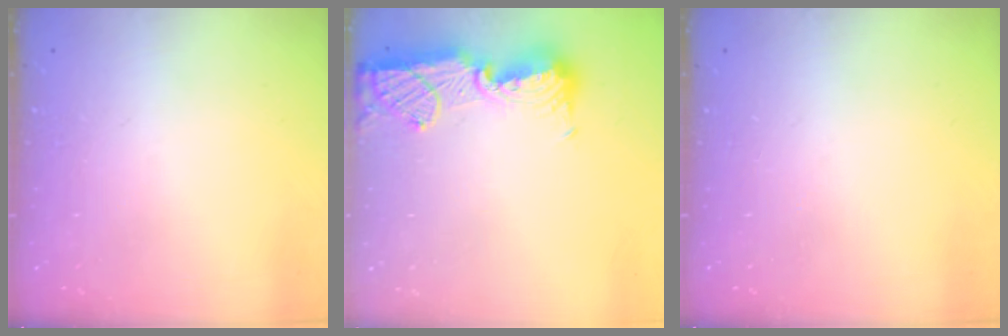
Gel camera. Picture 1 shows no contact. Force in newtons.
{"total": 13.9, "press": 13.8, "slide": 1.2}
{"total": 0.0}